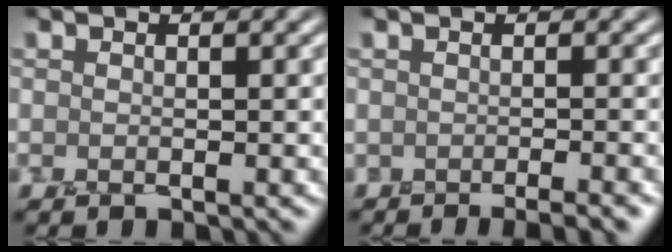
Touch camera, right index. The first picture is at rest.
{"total": 2.6, "force": [-1.6, 0.8, 1.8], "torque": [0.016, 0.012, -0.019]}